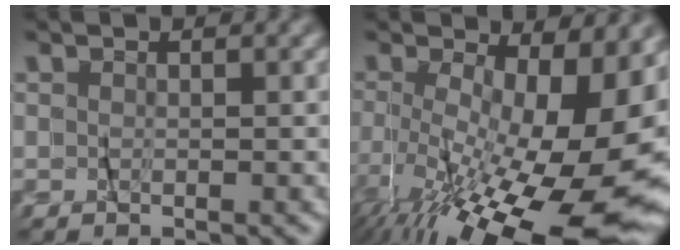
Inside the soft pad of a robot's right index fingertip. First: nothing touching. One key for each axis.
{"total": 12.7, "fx": -6.0, "fy": 3.7, "fz": 10.5, "tx": -0.148, "ty": -0.043, "tz": -0.069}